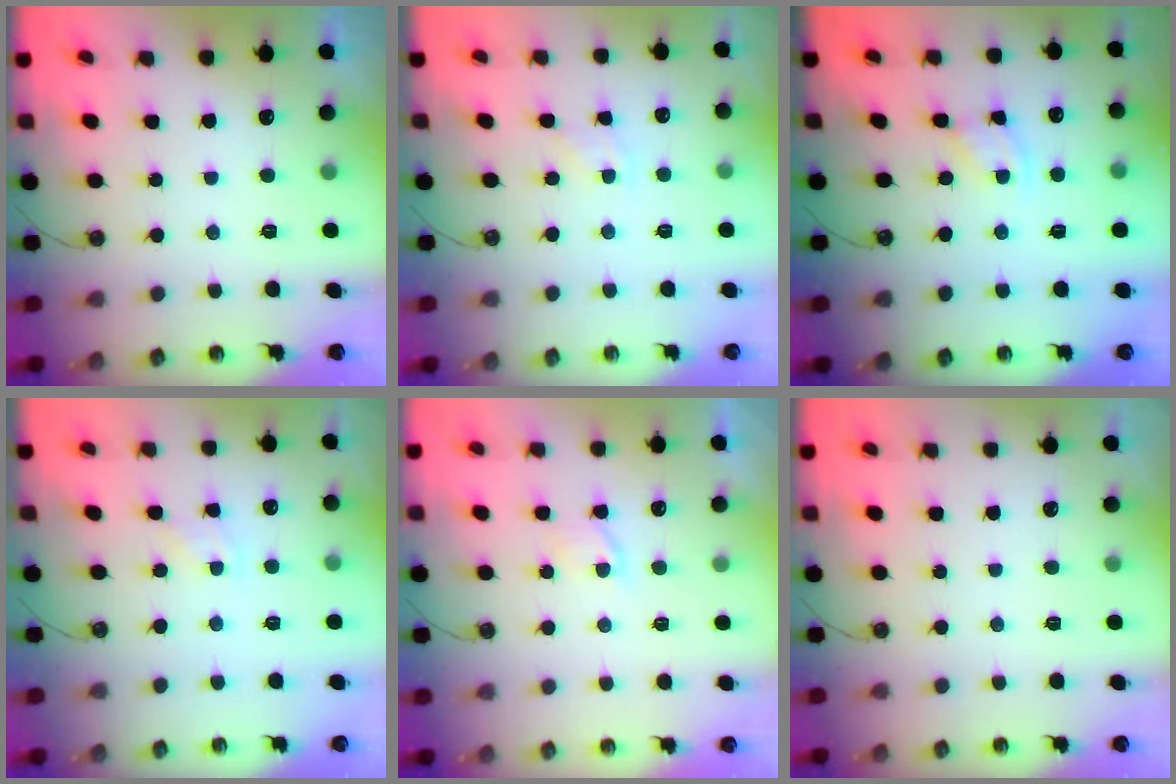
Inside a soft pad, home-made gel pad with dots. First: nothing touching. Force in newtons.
{"total": 2.0, "press": 2.0, "slide": 0.3}
{"total": 2.1, "press": 2.1, "slide": 0.3}
{"total": 2.0, "press": 2.0, "slide": 0.3}
{"total": 2.1, "press": 2.1, "slide": 0.4}
{"total": 0.0}